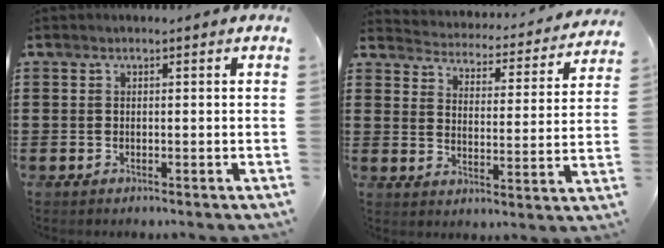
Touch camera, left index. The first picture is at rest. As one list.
[{"total": 3.5, "force": [3.5, 0.0, -0.2], "torque": [-0.022, -0.034, 0.052]}]